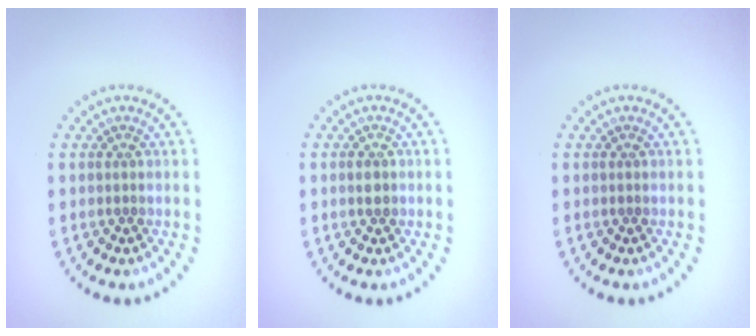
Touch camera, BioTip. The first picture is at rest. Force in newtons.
{"total": 1.3, "press": 1.3, "slide": 0.0}
{"total": 0.0}